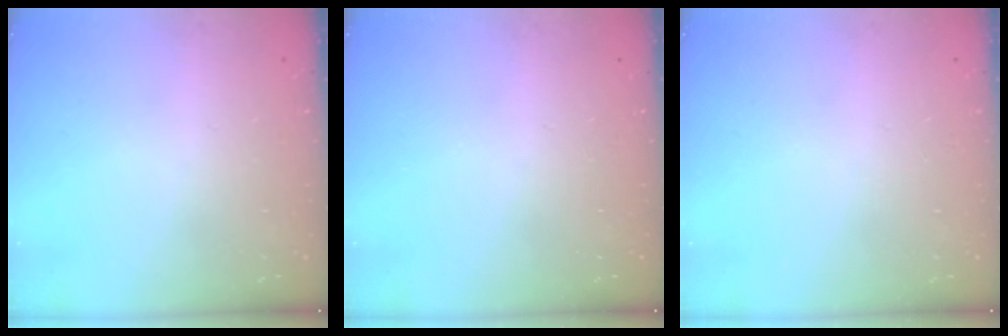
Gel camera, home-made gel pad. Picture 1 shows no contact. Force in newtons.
{"total": 0.0}
{"total": 0.0}